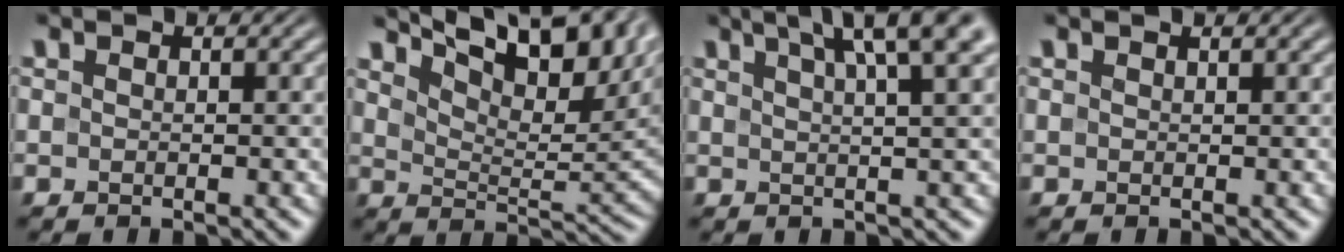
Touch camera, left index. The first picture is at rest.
{"total": 12.2, "force": [7.9, 4.2, 8.4], "torque": [-0.122, 0.025, 0.115]}
{"total": 7.6, "force": [4.9, 1.8, 5.5], "torque": [-0.047, 0.035, 0.047]}
{"total": 0.7, "force": [0.7, 0.1, -0.1], "torque": [0.003, 0.003, 0.008]}